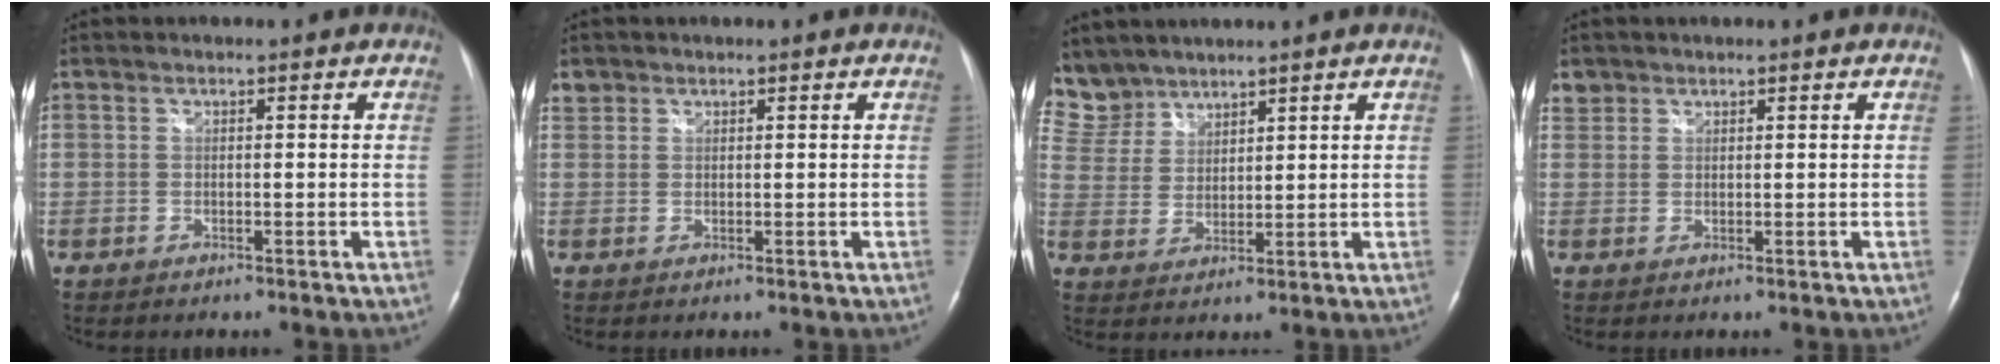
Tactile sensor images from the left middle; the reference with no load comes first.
{"total": 1.6, "force": [1.1, 1.1, -0.1], "torque": [0.006, 0.010, 0.020]}
{"total": 8.0, "force": [7.1, 3.6, -0.1], "torque": [-0.007, 0.012, 0.158]}
{"total": 1.9, "force": [1.5, 1.3, -0.1], "torque": [0.008, 0.010, 0.025]}